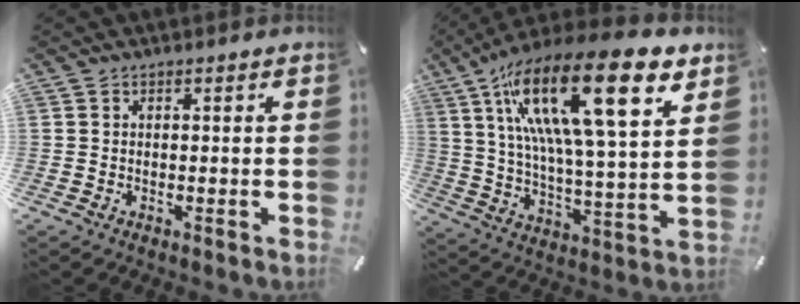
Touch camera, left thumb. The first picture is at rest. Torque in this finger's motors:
{"motor_torque": [2.96, 2.05, 1.97, -0.80, 1.05]}